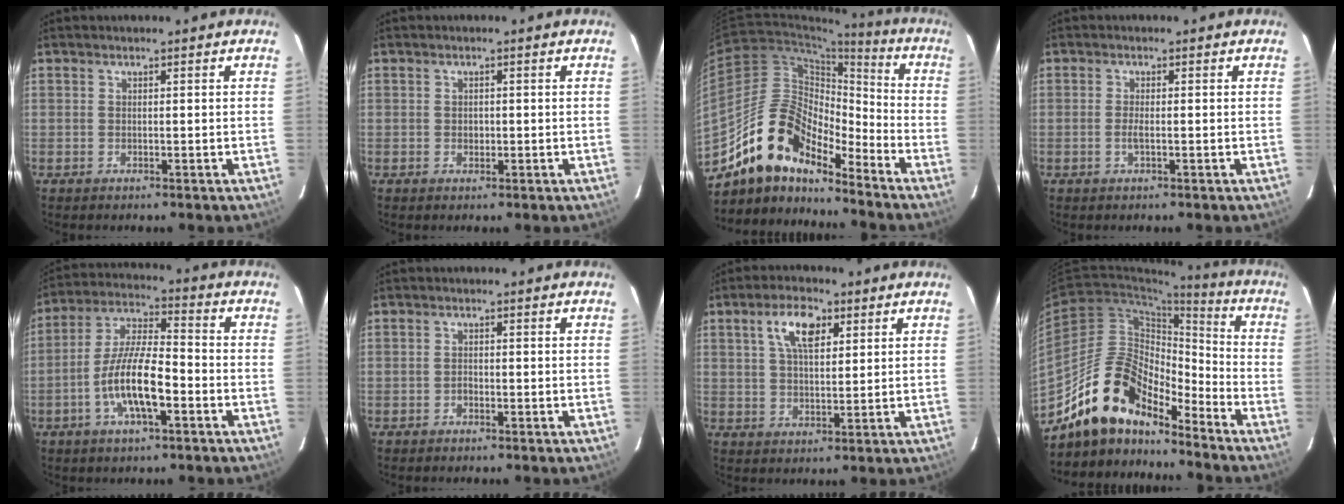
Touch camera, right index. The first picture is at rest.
{"total": 1.2, "force": [-0.2, 1.0, 0.5], "torque": [-0.008, 0.002, -0.002]}
{"total": 15.1, "force": [-12.4, 5.7, 6.4], "torque": [-0.115, 0.021, -0.234]}
{"total": 1.7, "force": [-0.5, 0.2, 1.6], "torque": [-0.033, -0.001, -0.010]}
{"total": 12.1, "force": [-4.5, 3.3, 10.7], "torque": [-0.219, 0.000, -0.086]}
{"total": 0.8, "force": [-0.6, 0.5, 0.3], "torque": [-0.005, 0.002, -0.011]}
{"total": 7.3, "force": [3.4, 3.2, 5.6], "torque": [-0.102, 0.015, 0.060]}
{"total": 15.9, "force": [-13.4, 5.9, 6.3], "torque": [-0.121, 0.023, -0.245]}